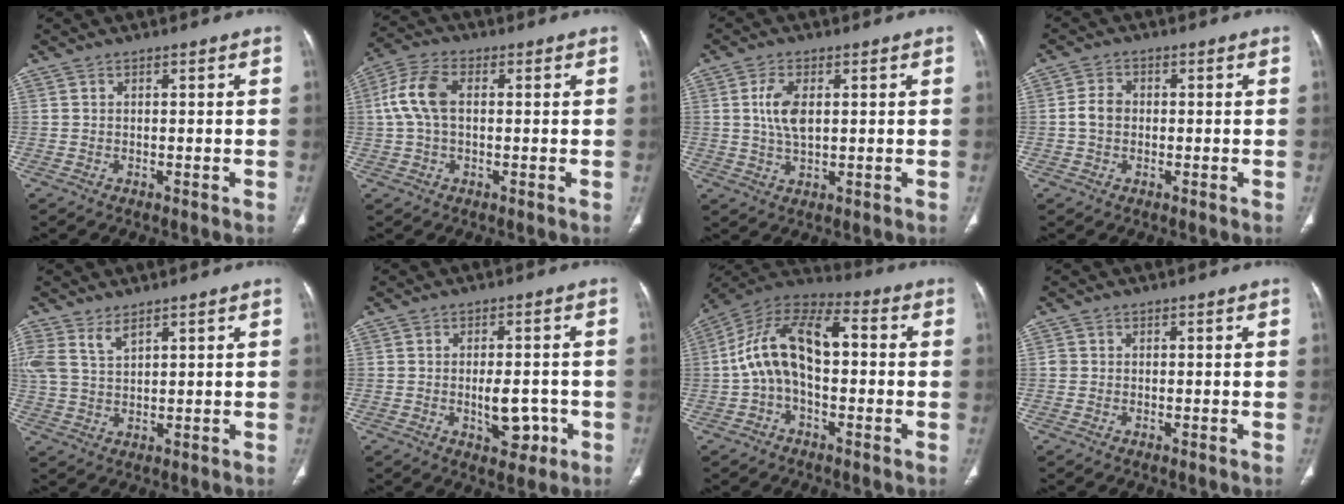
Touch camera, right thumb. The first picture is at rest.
{"total": 8.2, "force": [0.8, 4.8, 6.6], "torque": [-0.148, 0.024, 0.013]}
{"total": 6.0, "force": [1.1, 3.0, 5.0], "torque": [-0.101, -0.004, 0.020]}
{"total": 3.6, "force": [-0.3, 2.8, 2.2], "torque": [-0.038, 0.010, -0.011]}
{"total": 5.8, "force": [3.7, 2.7, 3.6], "torque": [-0.074, -0.006, 0.086]}
{"total": 6.4, "force": [-1.7, 3.4, 5.1], "torque": [-0.059, 0.006, -0.017]}
{"total": 14.8, "force": [-0.2, 8.2, 12.4], "torque": [-0.218, 0.050, -0.015]}
{"total": 0.9, "force": [0.0, 0.8, 0.2], "torque": [0.002, 0.003, -0.001]}